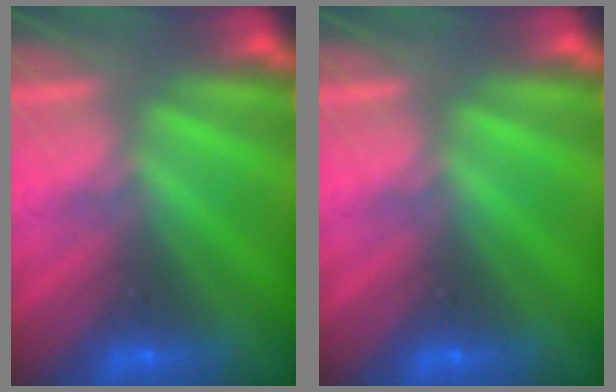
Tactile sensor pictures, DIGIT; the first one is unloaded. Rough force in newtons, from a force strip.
{"total": 0.0}